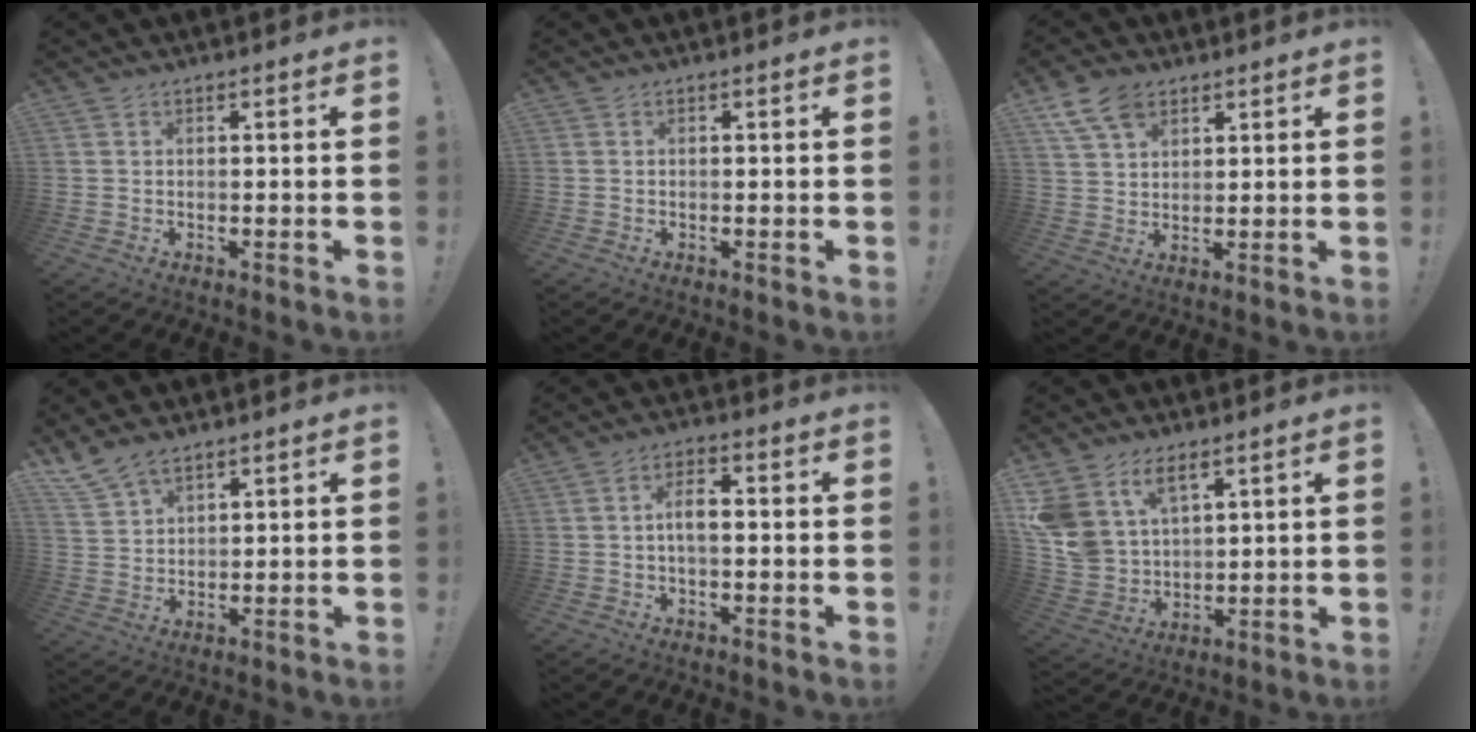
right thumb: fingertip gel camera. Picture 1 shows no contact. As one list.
[{"total": 0.0}, {"total": 9.5, "force": [5.8, 5.8, 4.6], "torque": [-0.083, -0.017, 0.114]}, {"total": 6.9, "force": [5.7, 2.8, 2.6], "torque": [-0.057, -0.029, 0.112]}, {"total": 5.6, "force": [-0.2, 2.3, 5.1], "torque": [-0.091, 0.003, -0.006]}, {"total": 11.1, "force": [7.0, 7.1, 5.0], "torque": [-0.112, -0.046, 0.139]}]